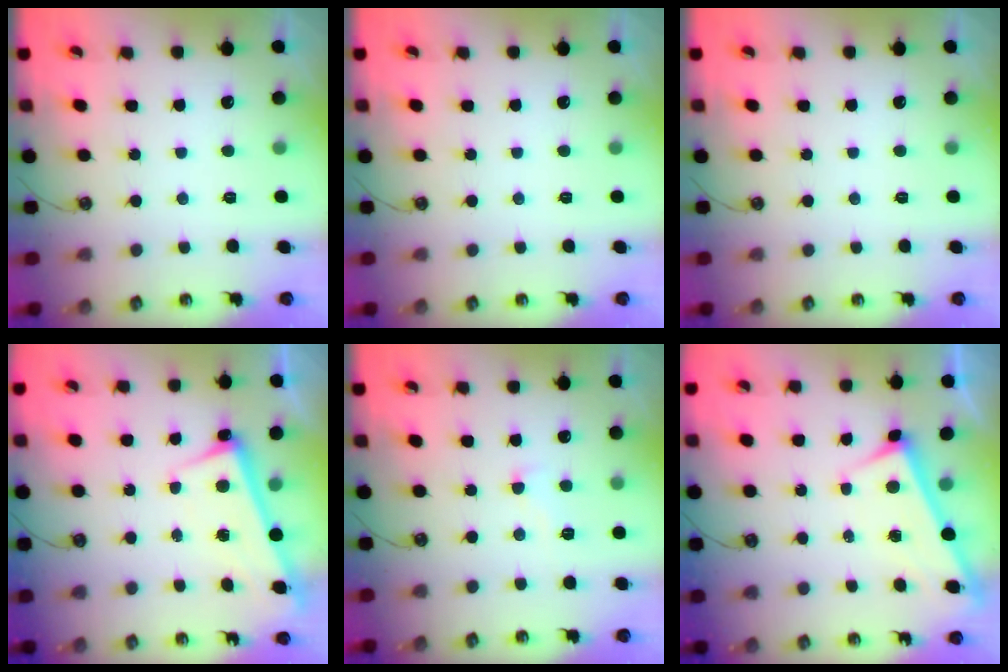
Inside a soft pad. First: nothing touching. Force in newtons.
{"total": 0.0}
{"total": 0.0}
{"total": 2.6, "press": 2.5, "slide": 0.7}
{"total": 2.4, "press": 2.3, "slide": 0.7}
{"total": 3.0, "press": 3.0, "slide": 0.1}